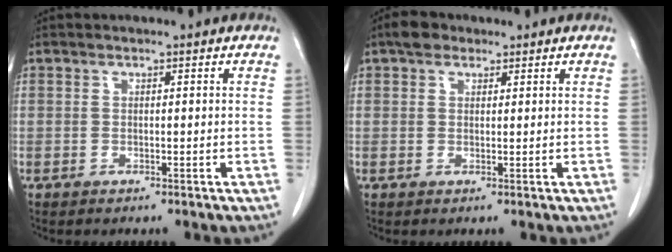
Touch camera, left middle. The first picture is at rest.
{"total": 2.6, "force": [1.8, 1.6, 1.1], "torque": [-0.022, 0.014, 0.028]}